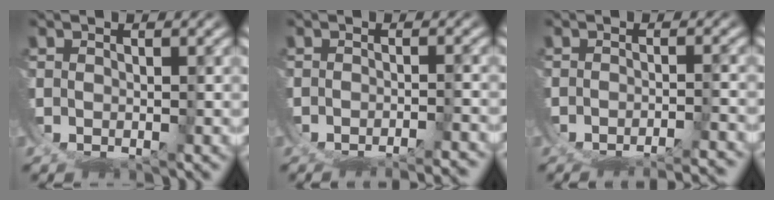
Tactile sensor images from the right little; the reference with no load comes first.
{"total": 3.6, "force": [-3.2, 1.1, 1.3], "torque": [-0.016, -0.004, -0.046]}
{"total": 4.5, "force": [-3.9, 1.5, 1.7], "torque": [-0.023, -0.010, -0.054]}